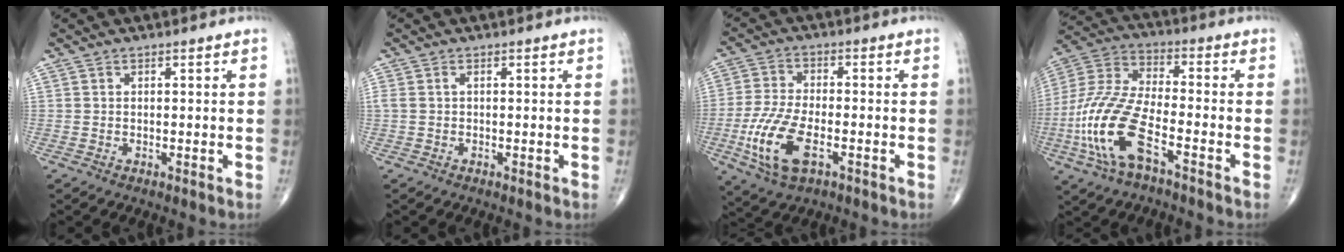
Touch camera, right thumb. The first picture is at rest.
{"total": 1.5, "force": [0.3, 0.7, 1.3], "torque": [-0.042, 0.013, 0.008]}
{"total": 12.0, "force": [-4.0, 5.6, 9.8], "torque": [-0.211, 0.007, -0.073]}
{"total": 16.7, "force": [-6.5, 6.3, 14.0], "torque": [-0.312, 0.029, -0.125]}